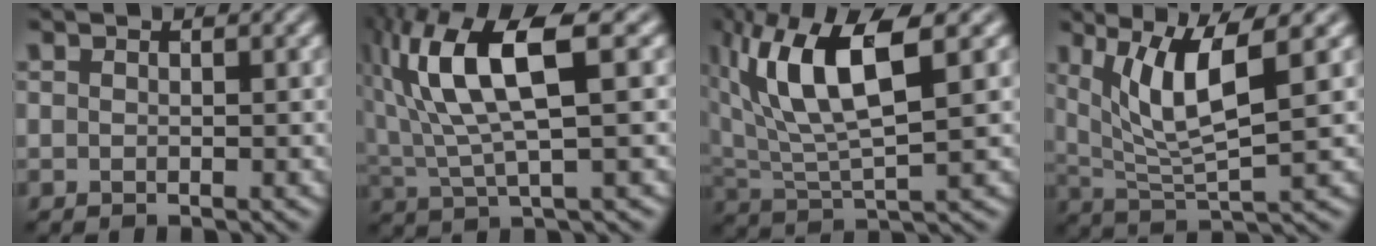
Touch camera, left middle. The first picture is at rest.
{"total": 9.0, "force": [2.6, 2.8, 8.2], "torque": [-0.178, 0.010, 0.053]}
{"total": 8.9, "force": [2.9, 3.1, 7.8], "torque": [-0.162, 0.005, 0.054]}
{"total": 6.5, "force": [2.3, 1.6, 5.9], "torque": [-0.121, -0.008, 0.052]}